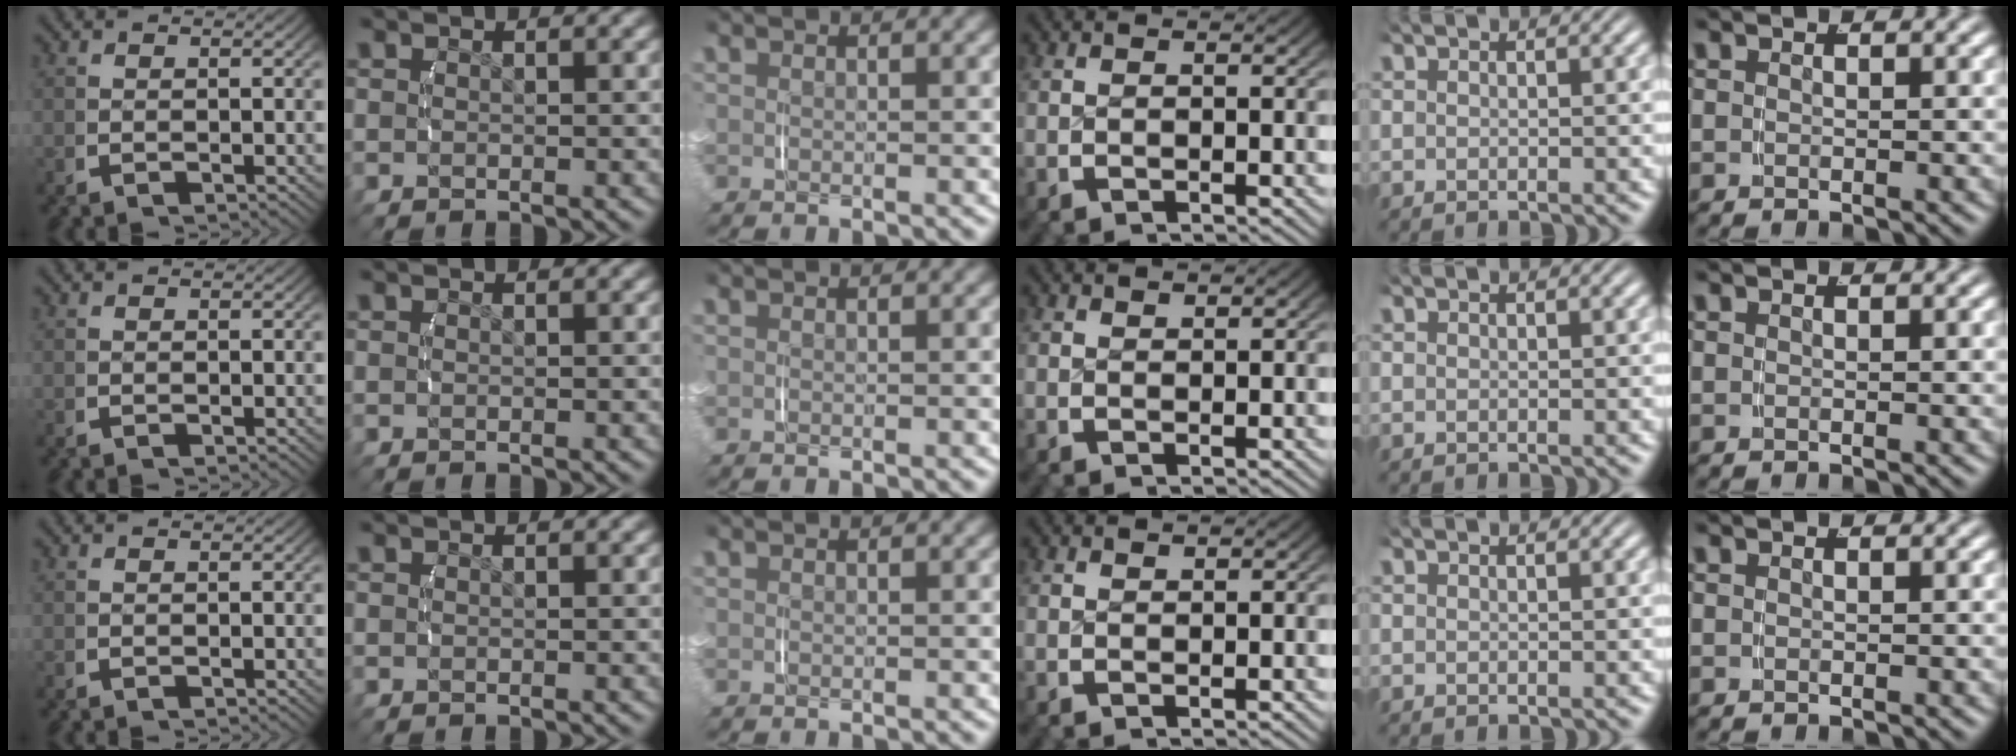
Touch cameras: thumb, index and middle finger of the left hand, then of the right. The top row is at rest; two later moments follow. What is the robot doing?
{"motion": "lift_and_place", "object": "small bumper sticker"}